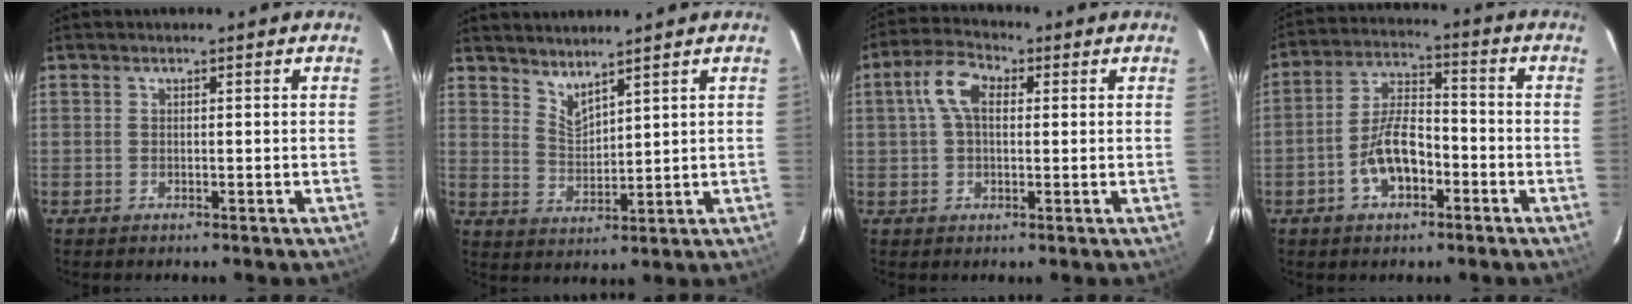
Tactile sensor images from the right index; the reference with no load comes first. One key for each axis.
{"total": 4.6, "fx": 4.1, "fy": 0.8, "fz": 1.8, "tx": -0.031, "ty": -0.006, "tz": 0.077}
{"total": 6.7, "fx": 1.3, "fy": 4.0, "fz": 5.2, "tx": -0.103, "ty": 0.024, "tz": 0.023}
{"total": 9.1, "fx": -3.9, "fy": 4.4, "fz": 7.0, "tx": -0.139, "ty": 0.016, "tz": -0.063}